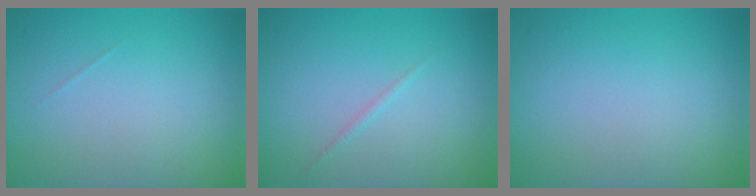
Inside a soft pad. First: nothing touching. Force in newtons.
{"total": 0.5, "press": 0.5, "slide": 0.0}
{"total": 0.0}